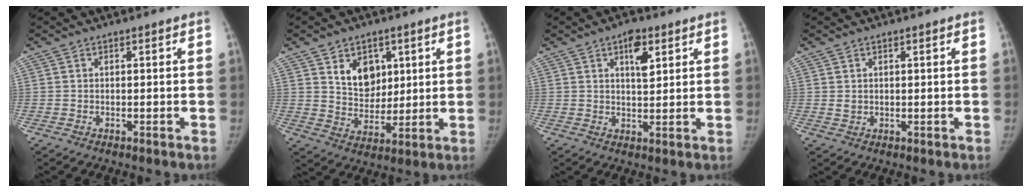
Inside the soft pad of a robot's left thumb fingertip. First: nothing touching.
{"total": 9.3, "force": [3.8, 6.7, 5.1], "torque": [-0.047, -0.026, 0.073]}
{"total": 5.7, "force": [2.8, 2.7, 4.1], "torque": [-0.049, -0.013, 0.041]}
{"total": 1.4, "force": [0.6, 1.0, 0.7], "torque": [-0.003, -0.005, 0.014]}